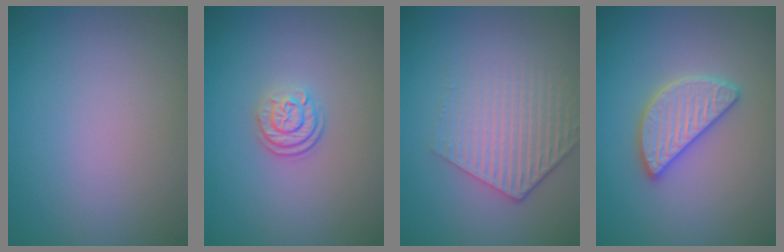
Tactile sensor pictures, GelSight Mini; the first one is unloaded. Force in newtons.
{"total": 2.4, "press": 1.8, "slide": 1.5}
{"total": 4.2, "press": 3.2, "slide": 2.7}
{"total": 3.3, "press": 3.3, "slide": 0.3}